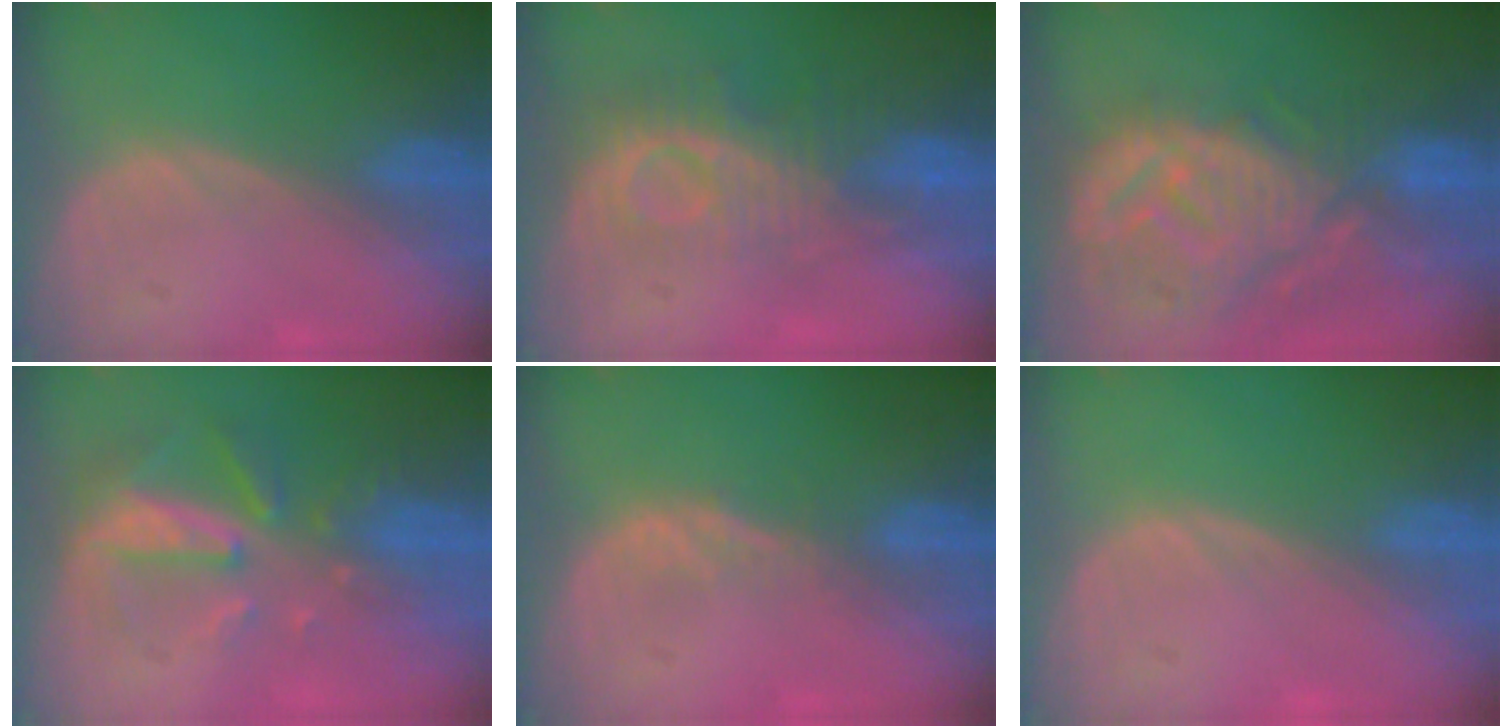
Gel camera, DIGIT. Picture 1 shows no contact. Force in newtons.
{"total": 9.2, "press": 8.2, "slide": 4.3}
{"total": 12.6, "press": 11.2, "slide": 5.8}
{"total": 8.0, "press": 7.3, "slide": 3.3}
{"total": 1.4, "press": 1.4, "slide": 0.1}
{"total": 0.0}